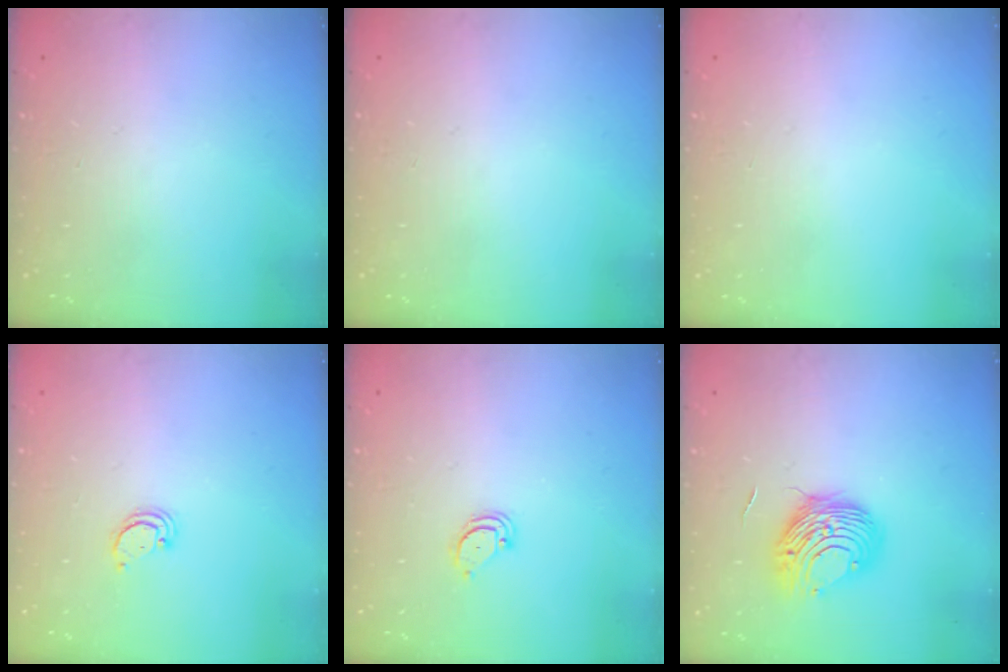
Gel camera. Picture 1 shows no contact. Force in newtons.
{"total": 0.0}
{"total": 0.0}
{"total": 2.2, "press": 2.2, "slide": 0.2}
{"total": 2.6, "press": 2.6, "slide": 0.2}
{"total": 9.9, "press": 9.9, "slide": 0.7}